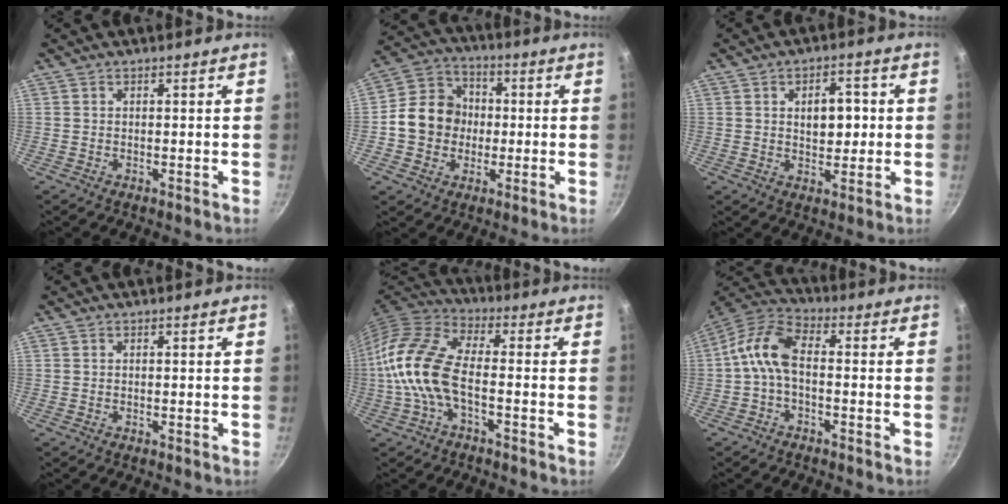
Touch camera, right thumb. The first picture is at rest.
{"total": 11.8, "force": [-0.7, 10.4, 5.5], "torque": [-0.062, 0.023, -0.030]}
{"total": 7.0, "force": [0.8, 4.2, 5.5], "torque": [-0.052, 0.002, 0.012]}
{"total": 0.0}
{"total": 12.9, "force": [-2.9, 6.2, 10.9], "torque": [-0.226, 0.034, -0.074]}
{"total": 8.5, "force": [-1.2, 4.5, 7.2], "torque": [-0.149, 0.037, -0.038]}